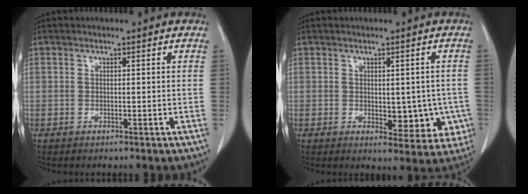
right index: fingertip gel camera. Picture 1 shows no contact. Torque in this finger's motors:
{"motor_torque": [0.24, 0.25, 0.23, 0.05]}